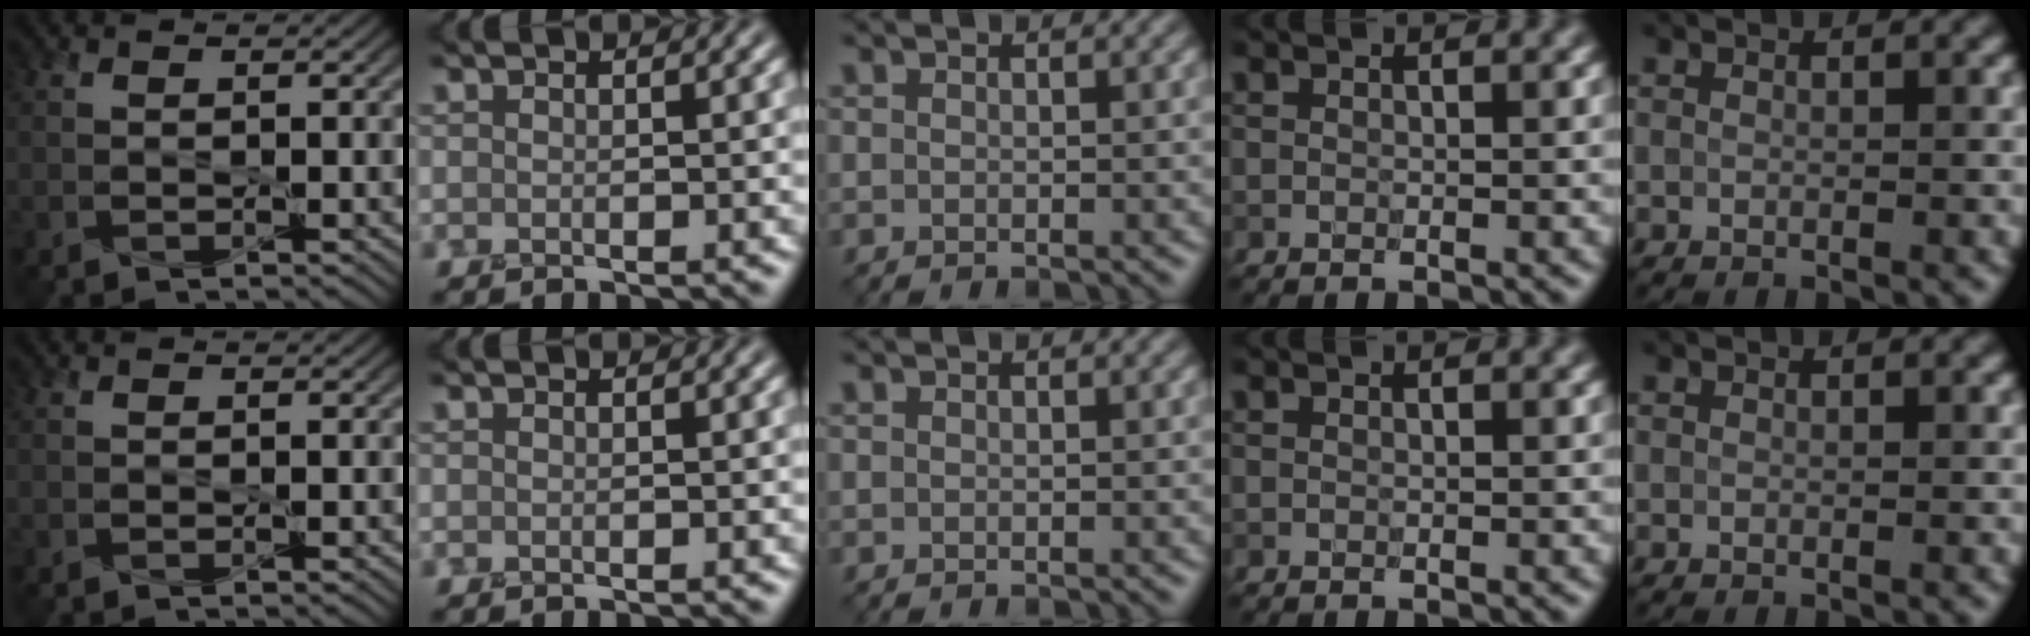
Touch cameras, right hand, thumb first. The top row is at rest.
{}